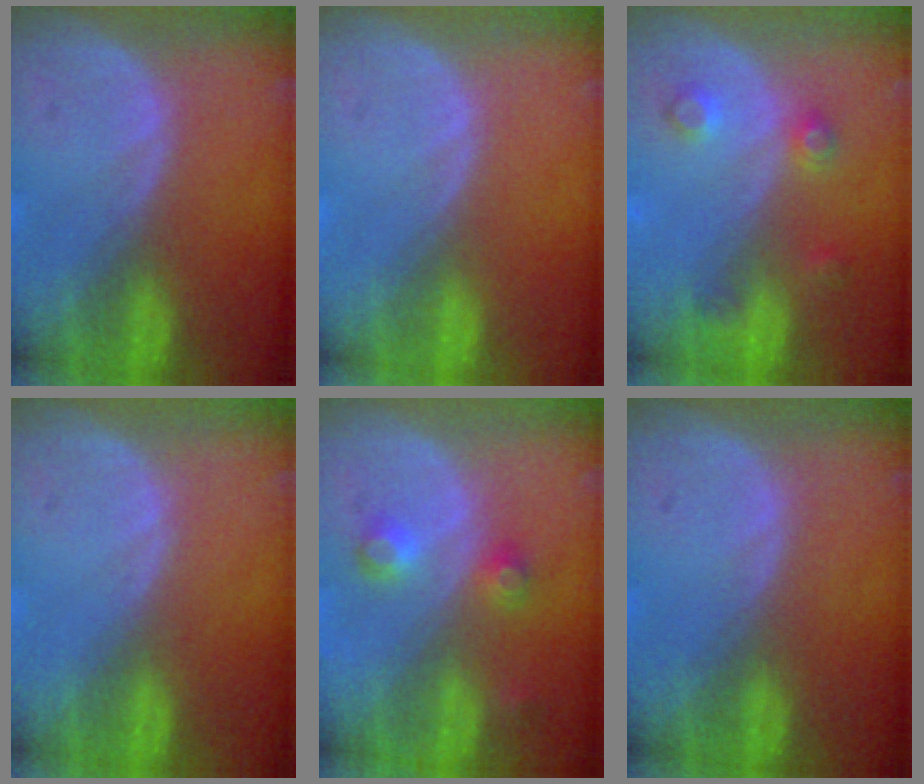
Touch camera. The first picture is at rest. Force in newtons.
{"total": 0.0}
{"total": 3.7, "press": 3.4, "slide": 1.6}
{"total": 0.0}
{"total": 3.7, "press": 3.7, "slide": 0.4}
{"total": 0.0}